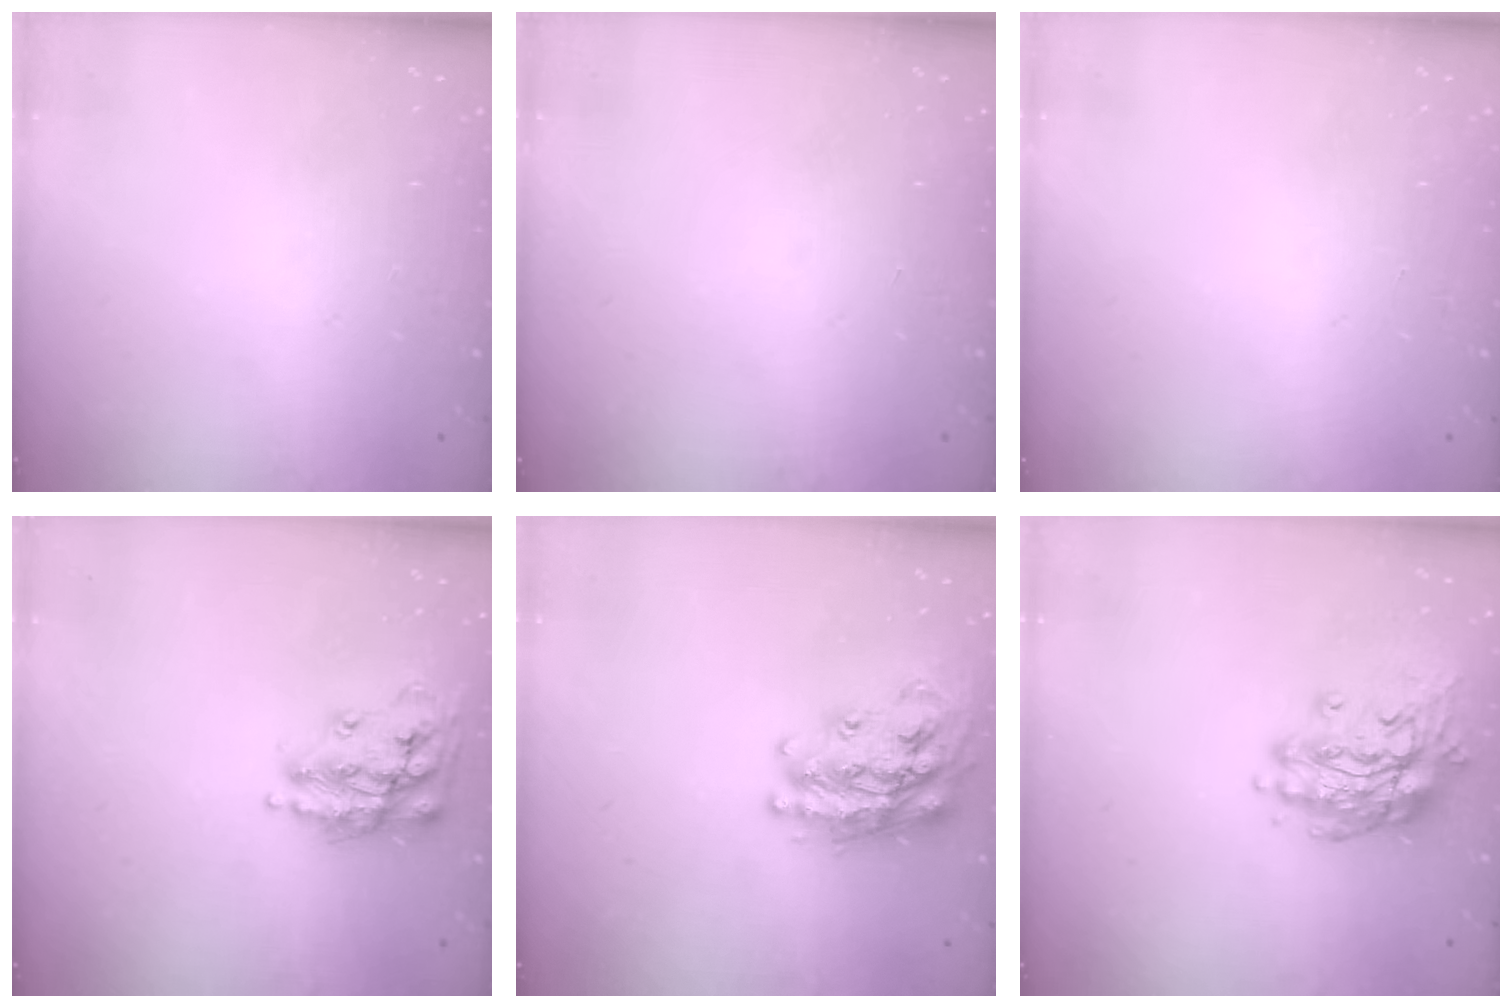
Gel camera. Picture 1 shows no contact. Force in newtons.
{"total": 0.0}
{"total": 0.0}
{"total": 14.8, "press": 14.7, "slide": 1.5}
{"total": 23.5, "press": 23.4, "slide": 2.0}
{"total": 15.6, "press": 15.3, "slide": 3.5}